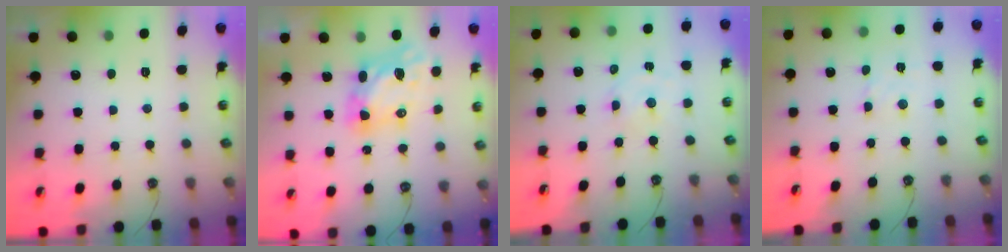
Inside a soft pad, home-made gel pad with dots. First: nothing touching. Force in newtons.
{"total": 7.4, "press": 7.4, "slide": 0.6}
{"total": 2.0, "press": 2.0, "slide": 0.5}
{"total": 2.4, "press": 2.4, "slide": 0.2}